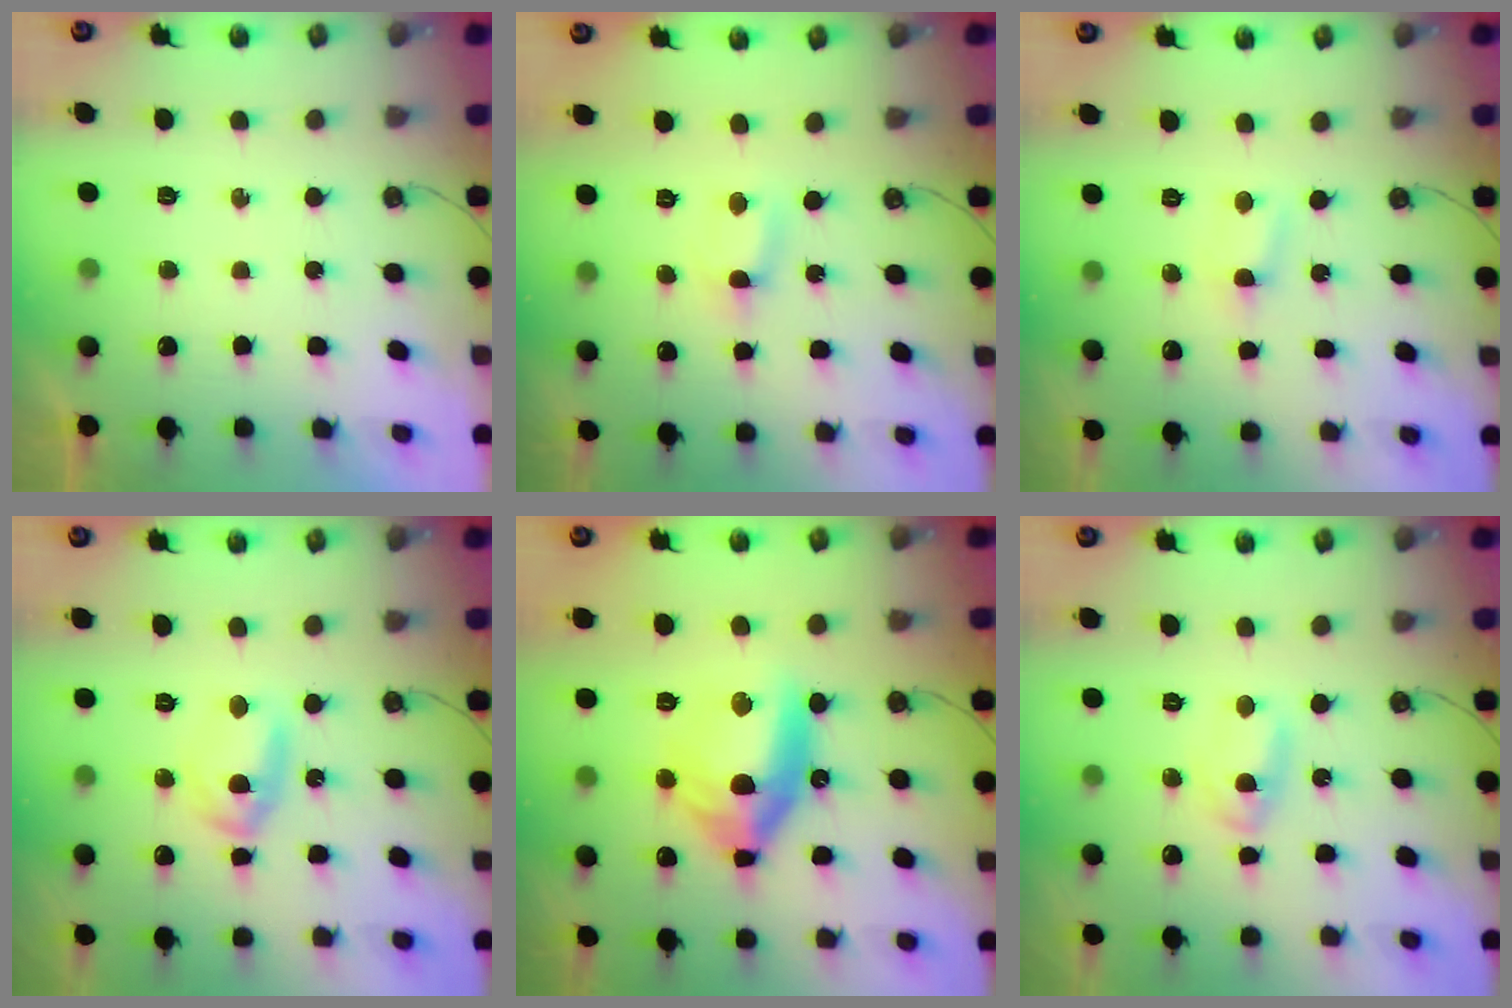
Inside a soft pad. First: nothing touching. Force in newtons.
{"total": 0.5, "press": 0.2, "slide": 0.5}
{"total": 2.1, "press": 2.1, "slide": 0.3}
{"total": 8.7, "press": 8.7, "slide": 0.7}
{"total": 14.7, "press": 14.6, "slide": 2.0}
{"total": 3.5, "press": 3.5, "slide": 0.2}